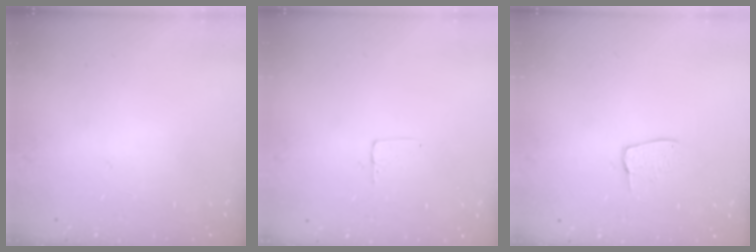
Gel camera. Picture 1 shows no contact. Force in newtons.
{"total": 3.5, "press": 3.5, "slide": 0.2}
{"total": 5.2, "press": 5.2, "slide": 0.3}